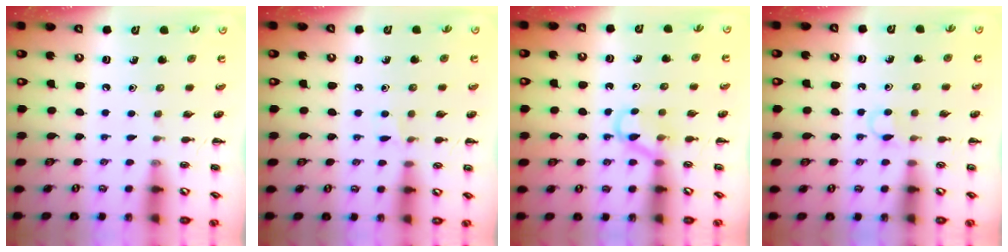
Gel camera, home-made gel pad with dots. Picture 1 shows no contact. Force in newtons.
{"total": 3.6, "press": 3.4, "slide": 1.1}
{"total": 5.0, "press": 4.8, "slide": 1.2}
{"total": 3.1, "press": 2.9, "slide": 1.0}